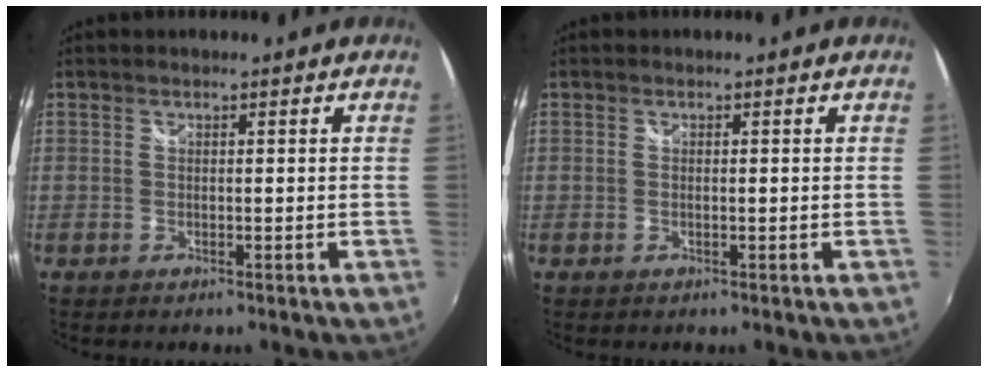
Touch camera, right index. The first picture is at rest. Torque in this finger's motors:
{"motor_torque": [-0.31, 0.18, -0.02, 0.00]}